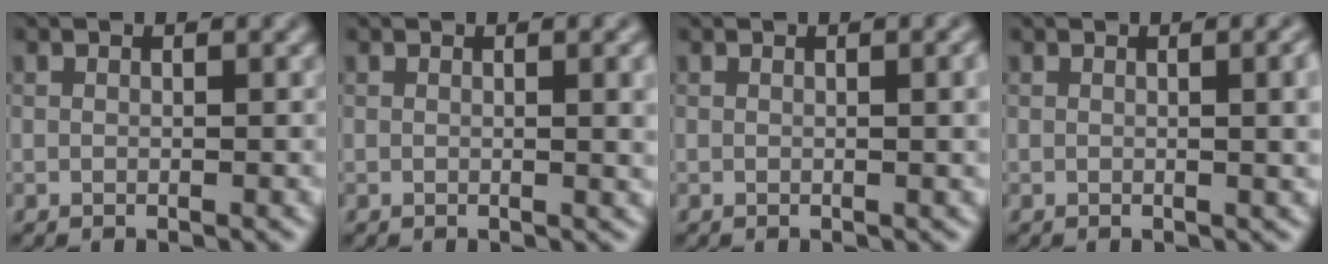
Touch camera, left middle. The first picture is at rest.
{"total": 2.9, "force": [0.5, 0.9, 2.7], "torque": [-0.028, 0.003, 0.004]}
{"total": 2.2, "force": [0.3, 0.7, 2.1], "torque": [-0.022, 0.004, 0.001]}
{"total": 3.6, "force": [0.4, 1.2, 3.4], "torque": [-0.034, 0.008, 0.002]}